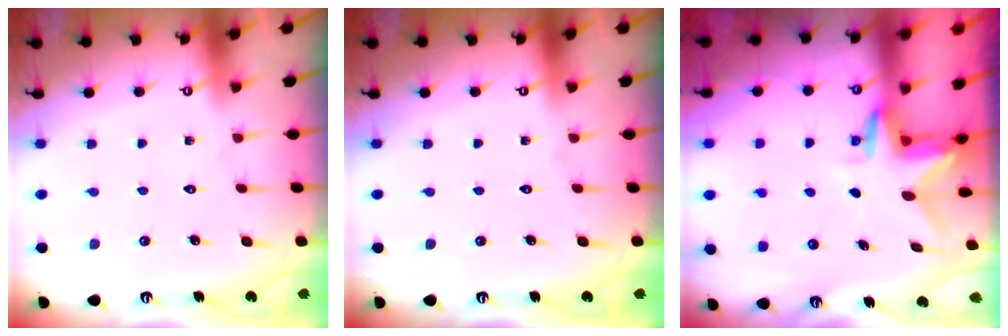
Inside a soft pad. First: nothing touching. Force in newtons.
{"total": 0.0}
{"total": 3.1, "press": 3.1, "slide": 0.2}